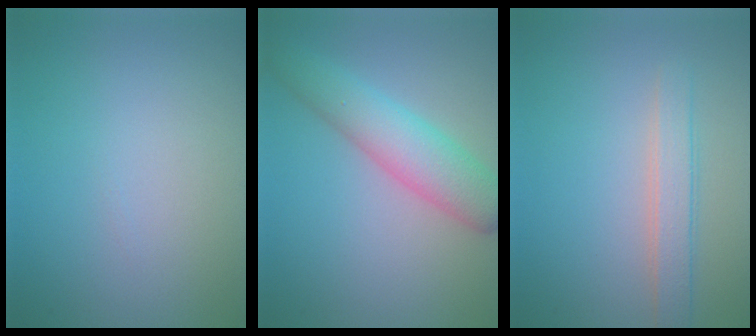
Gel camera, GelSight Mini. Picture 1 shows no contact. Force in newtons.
{"total": 5.1, "press": 5.1, "slide": 0.1}
{"total": 2.4, "press": 2.4, "slide": 0.2}